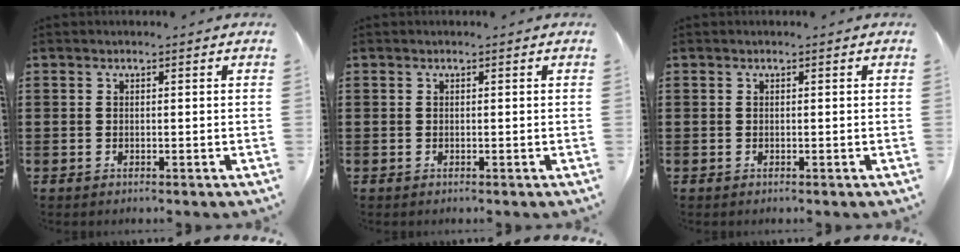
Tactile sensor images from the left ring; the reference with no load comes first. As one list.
[{"total": 0.0}, {"total": 0.0}]